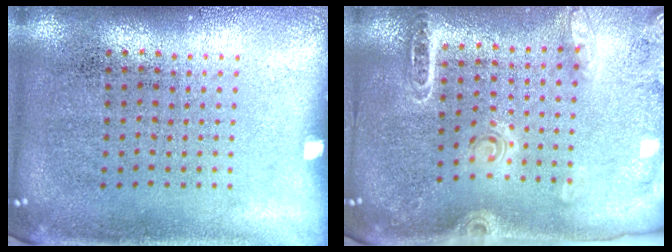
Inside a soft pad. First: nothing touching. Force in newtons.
{"total": 1.7, "press": 1.7, "slide": 0.1}